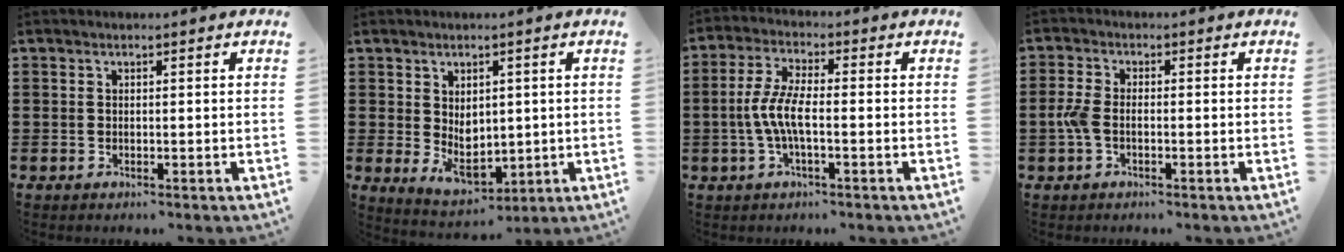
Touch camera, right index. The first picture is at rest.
{"total": 5.0, "force": [0.2, 3.8, 3.3], "torque": [-0.051, 0.001, 0.005]}
{"total": 5.9, "force": [-1.5, 1.5, 5.5], "torque": [-0.131, -0.008, -0.037]}
{"total": 3.0, "force": [-0.7, 1.5, 2.5], "torque": [-0.067, -0.004, -0.020]}